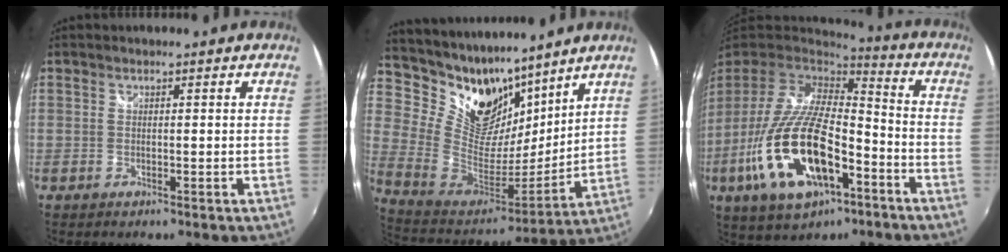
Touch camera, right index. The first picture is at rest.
{"total": 19.5, "force": [14.5, 10.0, 8.3], "torque": [-0.191, -0.005, 0.278]}
{"total": 23.3, "force": [-9.7, 10.2, 18.6], "torque": [-0.384, -0.034, -0.164]}